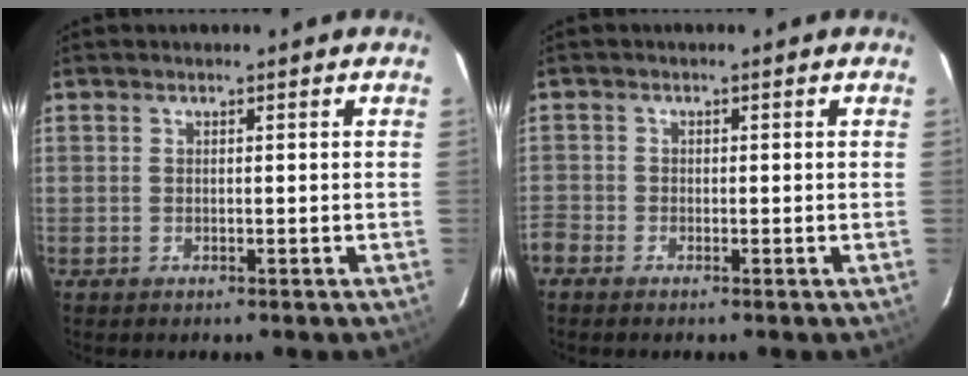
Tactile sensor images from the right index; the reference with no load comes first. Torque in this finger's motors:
{"motor_torque": [-0.71, -0.63, -1.04, -0.21]}